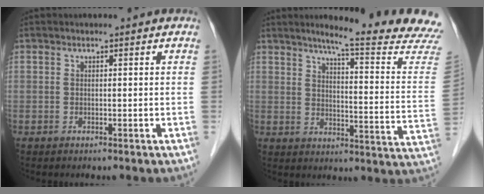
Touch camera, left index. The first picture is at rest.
{"total": 18.1, "force": [16.2, -1.3, 7.9], "torque": [-0.108, -0.090, 0.187]}